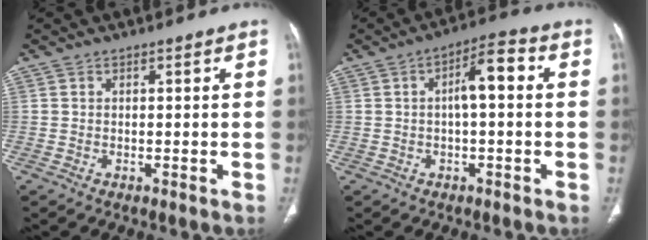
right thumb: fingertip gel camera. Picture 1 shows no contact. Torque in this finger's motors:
{"motor_torque": [1.96, 3.05, 1.05, -0.26, 0.10]}